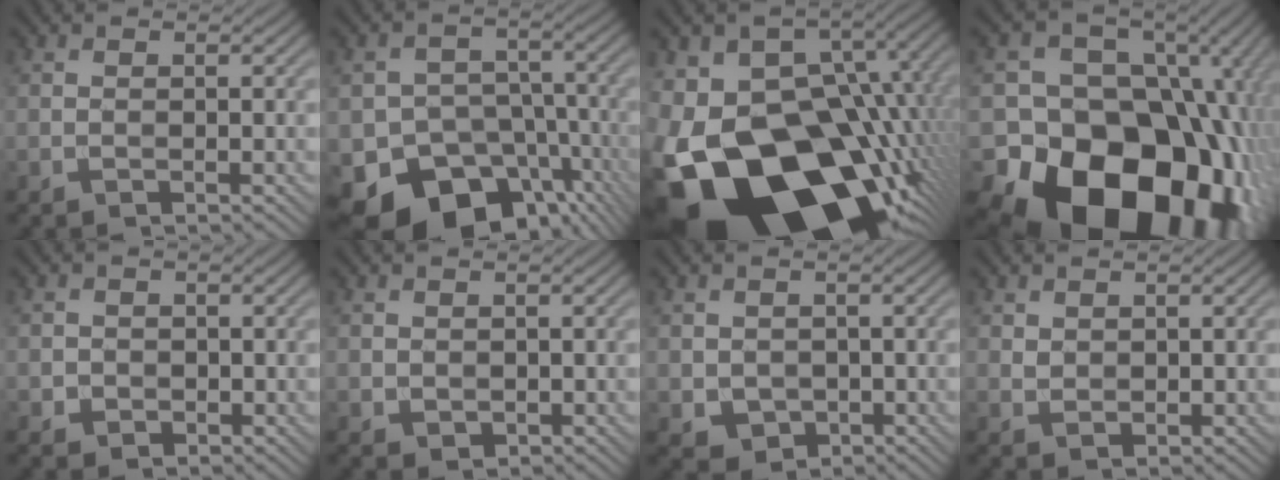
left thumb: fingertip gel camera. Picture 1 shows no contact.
{"total": 16.7, "force": [-9.9, 11.8, 6.6], "torque": [-0.116, -0.046, -0.150]}
{"total": 23.8, "force": [-10.4, 14.7, 15.6], "torque": [-0.295, -0.056, -0.138]}
{"total": 22.6, "force": [-7.9, 17.4, 12.0], "torque": [-0.220, -0.031, -0.123]}
{"total": 1.9, "force": [0.0, 1.8, 0.4], "torque": [-0.010, -0.008, -0.003]}
{"total": 1.4, "force": [0.7, 1.1, 0.5], "torque": [-0.018, -0.006, 0.019]}
{"total": 3.1, "force": [0.1, 2.8, 1.3], "torque": [-0.044, -0.012, 0.005]}
{"total": 1.9, "force": [1.3, 1.3, 0.7], "torque": [-0.019, -0.004, 0.030]}